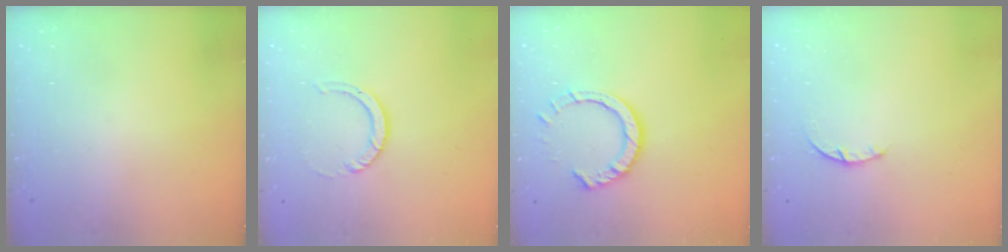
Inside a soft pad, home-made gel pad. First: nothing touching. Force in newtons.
{"total": 4.0, "press": 4.0, "slide": 0.3}
{"total": 8.9, "press": 8.8, "slide": 0.8}
{"total": 1.2, "press": 1.2, "slide": 0.3}